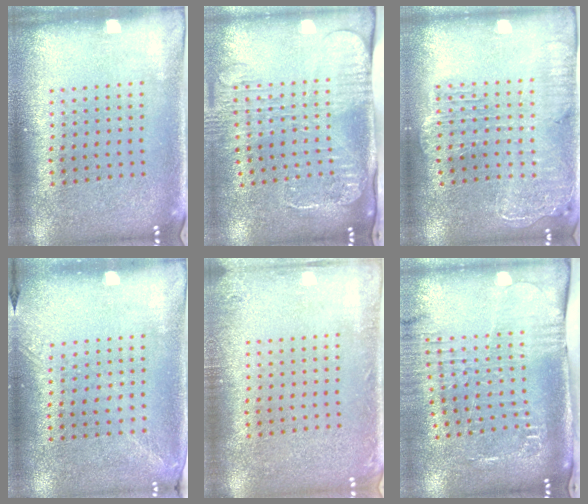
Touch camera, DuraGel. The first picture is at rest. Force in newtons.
{"total": 2.8, "press": 2.1, "slide": 1.8}
{"total": 2.1, "press": 1.9, "slide": 0.9}
{"total": 1.3, "press": 1.0, "slide": 0.8}
{"total": 1.2, "press": 1.2, "slide": 0.1}
{"total": 2.5, "press": 2.1, "slide": 1.3}